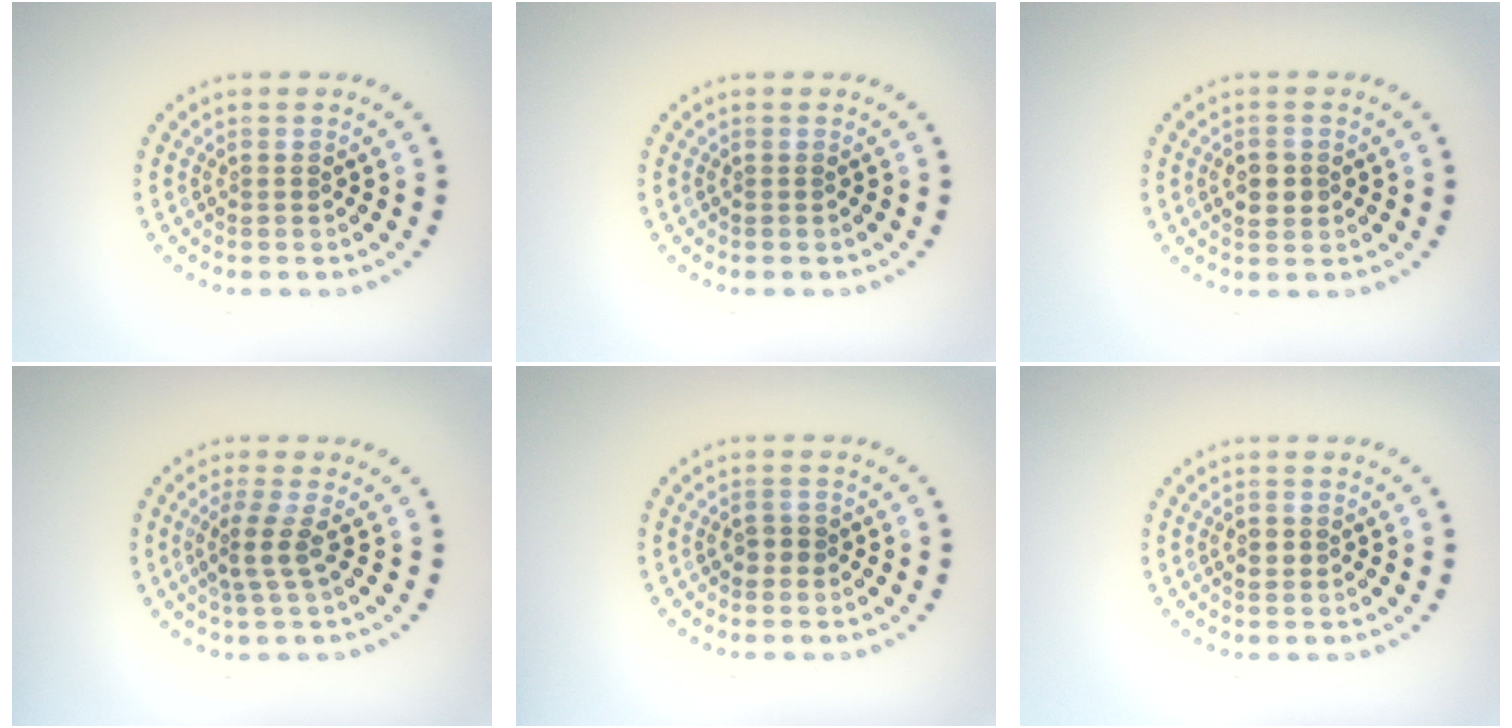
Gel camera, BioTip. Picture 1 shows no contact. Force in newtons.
{"total": 0.0}
{"total": 1.8, "press": 1.8, "slide": 0.2}
{"total": 2.2, "press": 1.5, "slide": 1.6}
{"total": 1.1, "press": 1.1, "slide": 0.4}
{"total": 1.2, "press": 1.2, "slide": 0.1}